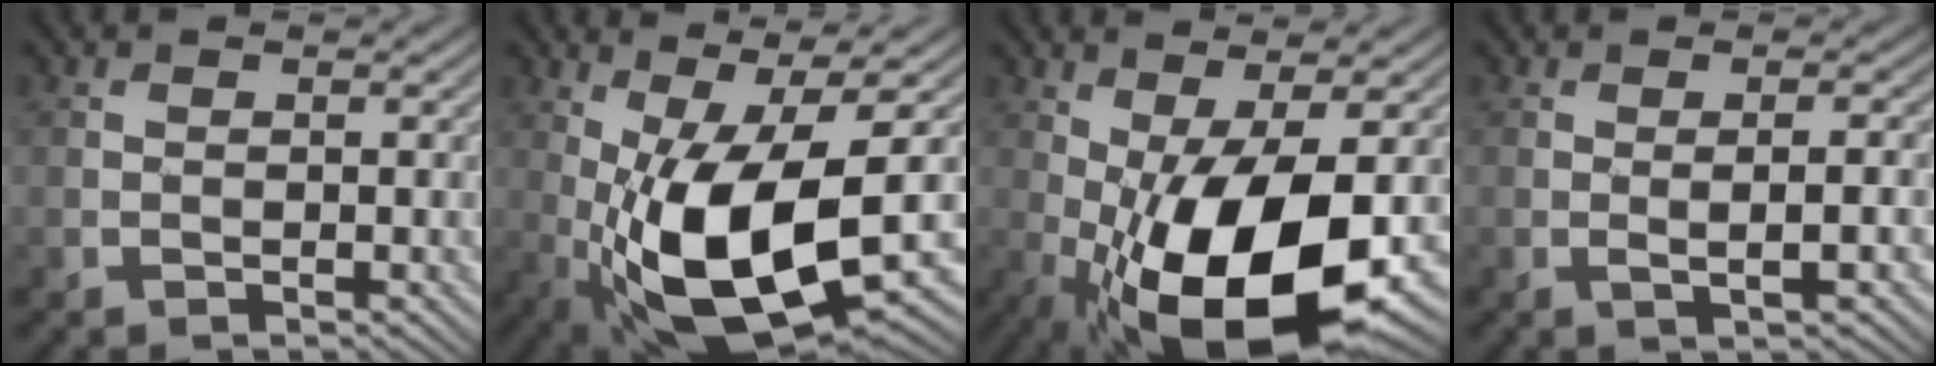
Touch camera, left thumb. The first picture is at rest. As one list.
[{"total": 14.8, "force": [-3.0, 5.3, 13.5], "torque": [-0.268, -0.019, -0.041]}, {"total": 14.9, "force": [-3.7, 5.9, 13.2], "torque": [-0.240, -0.021, -0.052]}, {"total": 2.8, "force": [-0.1, 0.5, 2.8], "torque": [-0.047, 0.004, -0.007]}]